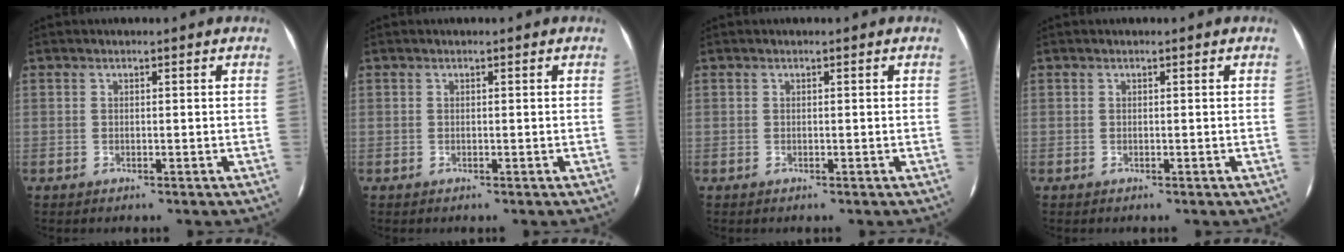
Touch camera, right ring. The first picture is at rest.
{"total": 0.0}
{"total": 0.0}
{"total": 0.0}